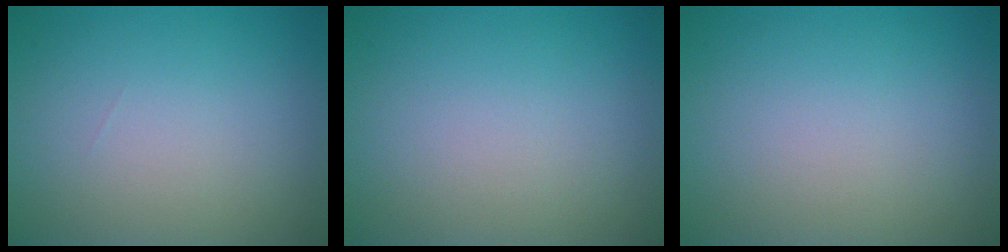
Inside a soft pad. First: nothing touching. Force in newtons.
{"total": 0.0}
{"total": 0.0}